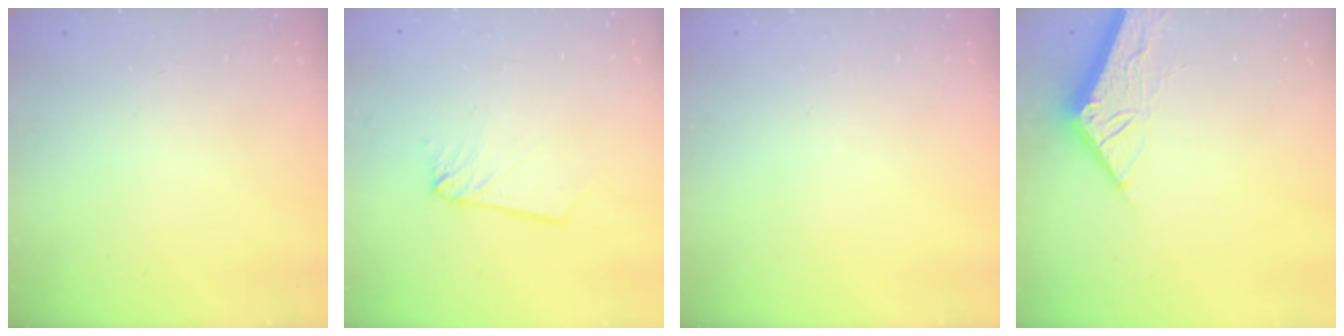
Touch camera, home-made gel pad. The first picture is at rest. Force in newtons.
{"total": 3.1, "press": 3.0, "slide": 0.3}
{"total": 0.0}
{"total": 6.8, "press": 6.8, "slide": 0.7}